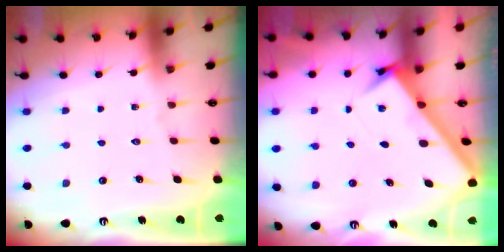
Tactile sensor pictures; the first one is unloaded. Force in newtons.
{"total": 2.7, "press": 2.7, "slide": 0.3}